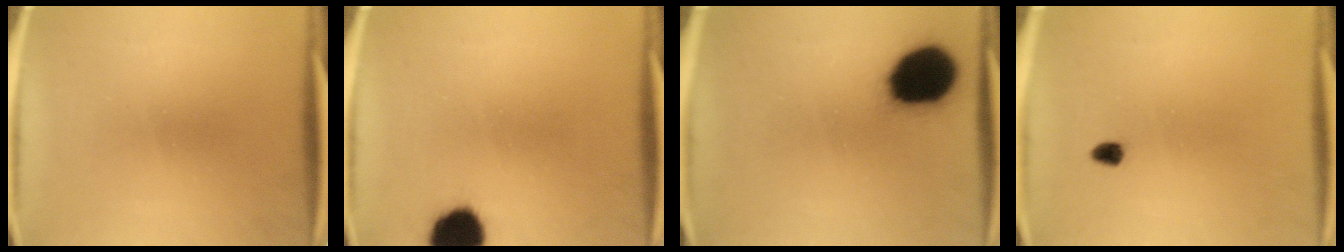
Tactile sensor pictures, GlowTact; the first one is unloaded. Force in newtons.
{"total": 11.1}
{"total": 19.4}
{"total": 1.5}